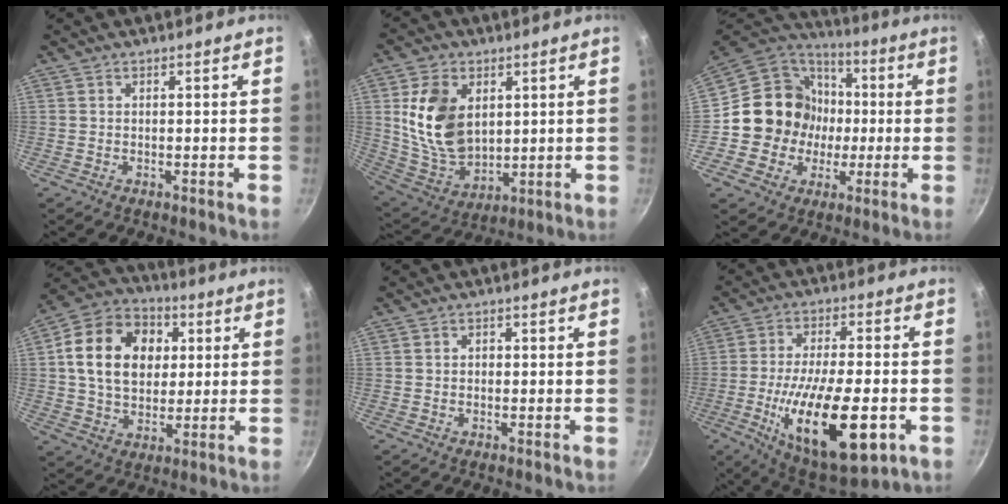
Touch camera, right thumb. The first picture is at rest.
{"total": 15.7, "force": [3.5, 10.7, 10.9], "torque": [-0.180, -0.026, 0.081]}
{"total": 17.4, "force": [-0.4, 16.4, 5.8], "torque": [-0.069, 0.032, -0.007]}
{"total": 17.9, "force": [3.5, 13.5, 11.2], "torque": [-0.166, 0.016, 0.050]}
{"total": 1.2, "force": [0.0, 1.0, 0.6], "torque": [-0.008, 0.006, -0.001]}
{"total": 22.4, "force": [-6.8, 8.2, 19.8], "torque": [-0.317, 0.009, -0.104]}